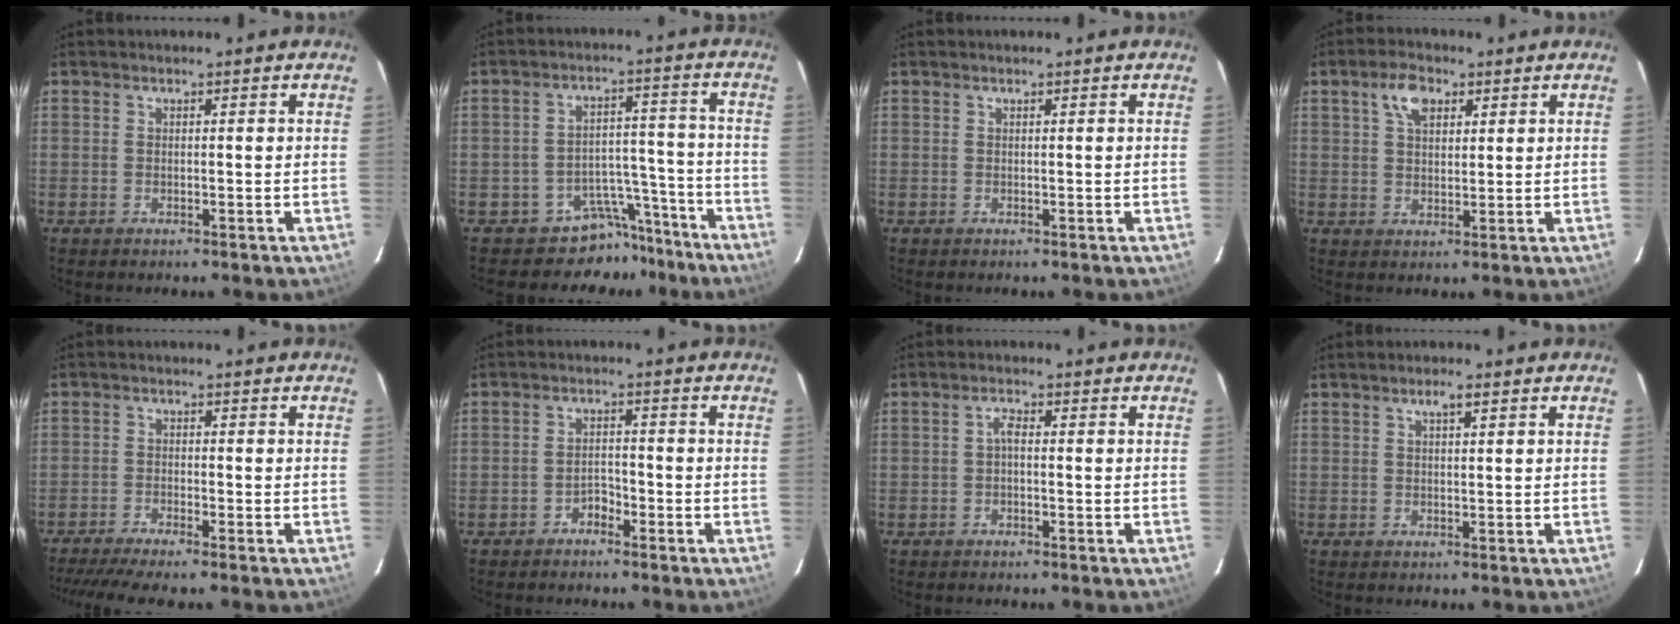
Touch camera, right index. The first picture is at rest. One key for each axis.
{"total": 8.8, "fx": -7.5, "fy": 4.5, "fz": 0.4, "tx": 0.002, "ty": 0.048, "tz": -0.104}
{"total": 0.0}
{"total": 5.4, "fx": 2.6, "fy": 3.0, "fz": 3.6, "tx": -0.066, "ty": 0.015, "tz": 0.047}
{"total": 6.9, "fx": -6.1, "fy": -0.2, "fz": 3.3, "tx": -0.082, "ty": -0.013, "tz": -0.104}
{"total": 2.4, "fx": -2.0, "fy": 1.1, "fz": 0.8, "tx": -0.017, "ty": 0.007, "tz": -0.028}
{"total": 1.5, "fx": -0.4, "fy": 0.5, "fz": 1.3, "tx": -0.027, "ty": 0.008, "tz": -0.008}
{"total": 1.9, "fx": 1.0, "fy": 0.4, "fz": 1.6, "tx": -0.028, "ty": 0.007, "tz": 0.018}